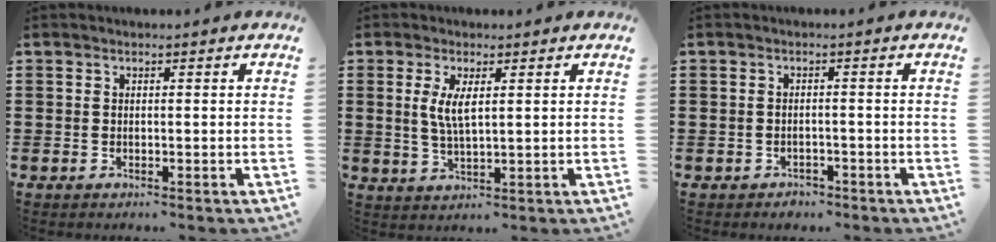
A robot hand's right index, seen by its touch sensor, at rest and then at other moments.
{"total": 4.2, "force": [1.1, 1.2, 3.8], "torque": [-0.080, 0.003, 0.017]}
{"total": 1.6, "force": [-1.4, 0.6, -0.1], "torque": [-0.005, 0.002, -0.033]}